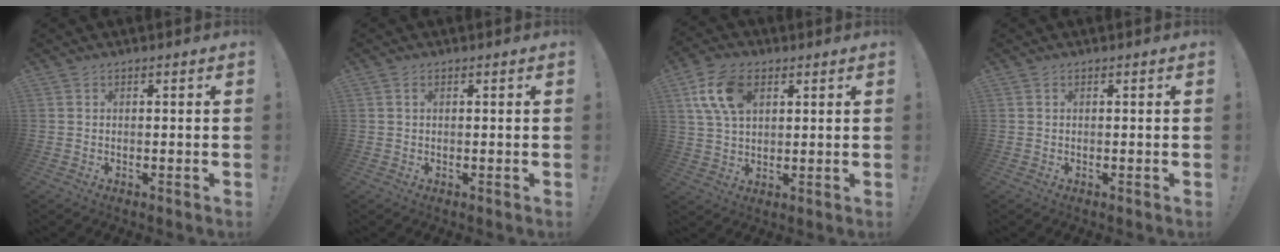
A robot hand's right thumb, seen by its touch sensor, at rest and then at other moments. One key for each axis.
{"total": 0.8, "fx": 0.3, "fy": 0.5, "fz": 0.6, "tx": -0.019, "ty": 0.005, "tz": 0.007}
{"total": 12.3, "fx": 4.7, "fy": 7.7, "fz": 8.4, "tx": -0.160, "ty": 0.002, "tz": 0.090}
{"total": 0.0}